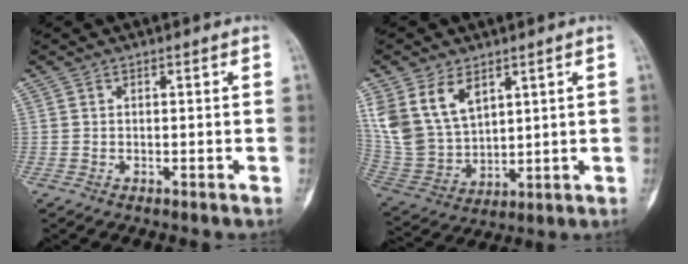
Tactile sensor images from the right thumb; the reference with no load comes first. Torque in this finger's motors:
{"motor_torque": [1.17, 1.67, 0.18, 0.23, 0.22]}